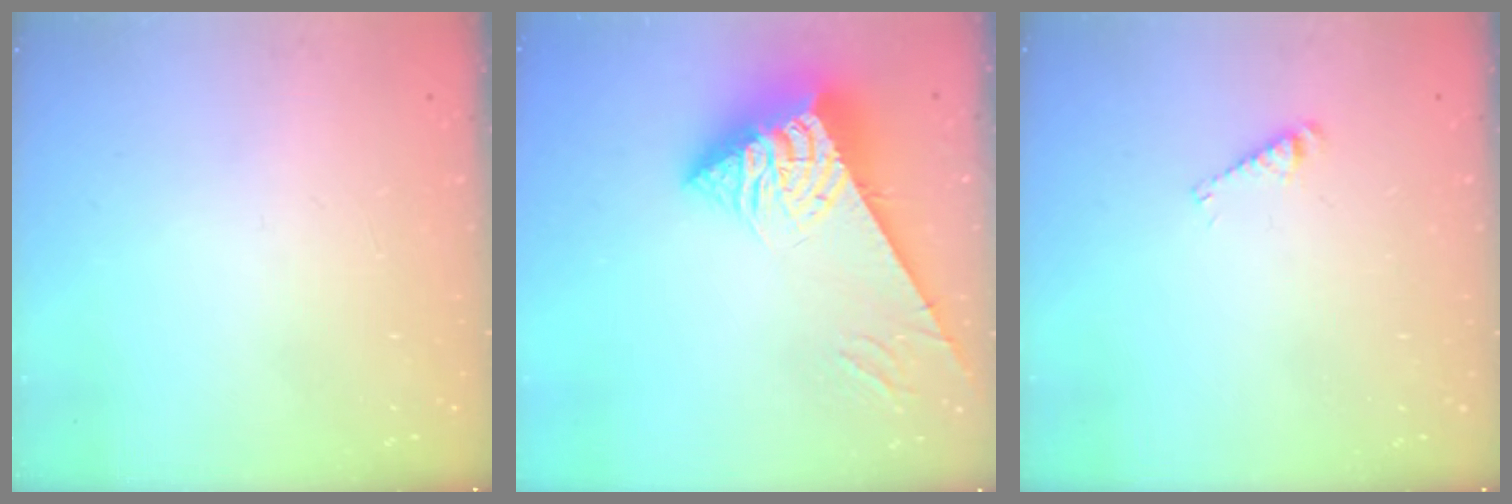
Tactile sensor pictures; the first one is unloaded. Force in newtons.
{"total": 7.5, "press": 7.4, "slide": 0.7}
{"total": 3.3, "press": 3.3, "slide": 0.3}